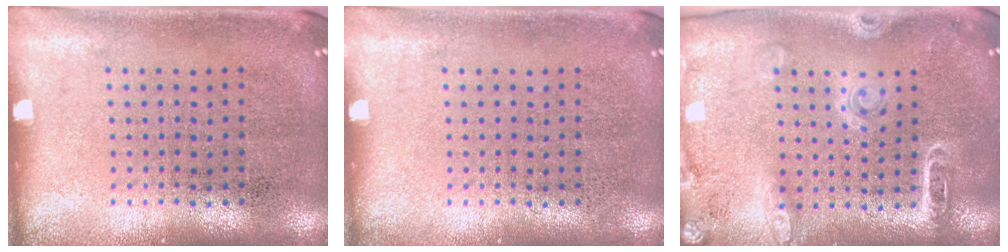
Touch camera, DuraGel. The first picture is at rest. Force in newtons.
{"total": 0.0}
{"total": 1.8, "press": 1.7, "slide": 0.4}